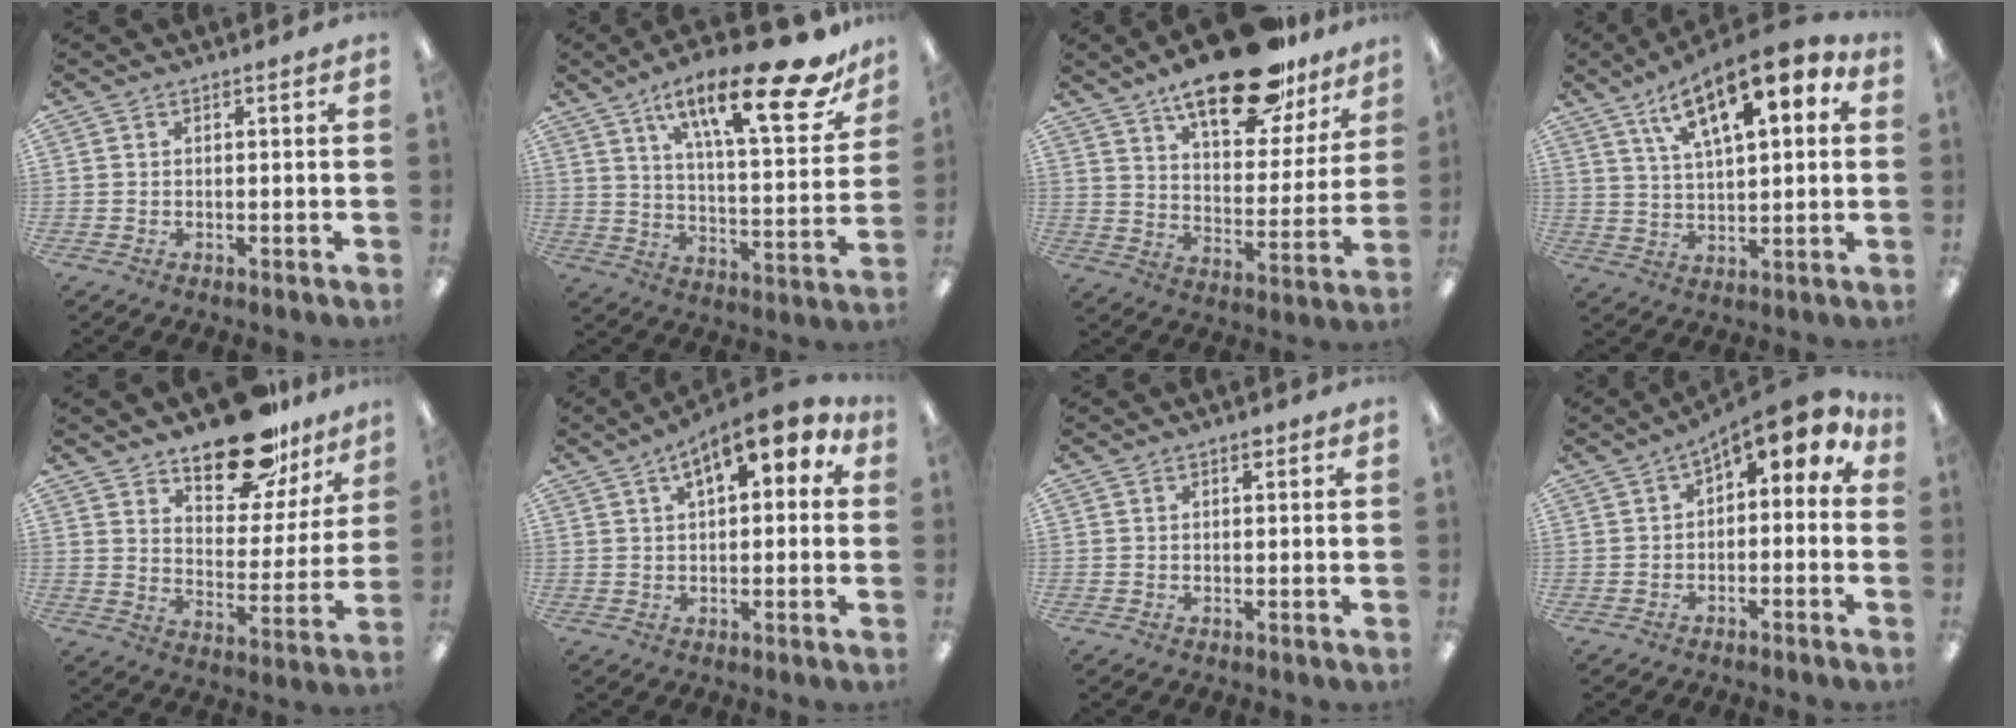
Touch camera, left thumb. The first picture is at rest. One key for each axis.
{"total": 23.7, "fx": 14.3, "fy": 7.2, "fz": 17.4, "tx": -0.263, "ty": -0.081, "tz": 0.224}
{"total": 23.6, "fx": 17.1, "fy": 9.4, "fz": 13.3, "tx": -0.188, "ty": -0.098, "tz": 0.285}
{"total": 16.1, "fx": 9.2, "fy": 5.8, "fz": 11.8, "tx": -0.191, "ty": -0.033, "tz": 0.152}
{"total": 19.4, "fx": 15.0, "fy": 8.6, "fz": 8.8, "tx": -0.120, "ty": -0.100, "tz": 0.258}
{"total": 10.4, "fx": 5.4, "fy": 4.4, "fz": 7.7, "tx": -0.104, "ty": -0.015, "tz": 0.088}
{"total": 0.9, "fx": 0.8, "fy": 0.4, "fz": 0.2, "tx": 0.001, "ty": -0.001, "tz": 0.011}
{"total": 7.4, "fx": 2.9, "fy": 3.8, "fz": 5.7, "tx": -0.071, "ty": -0.015, "tz": 0.046}